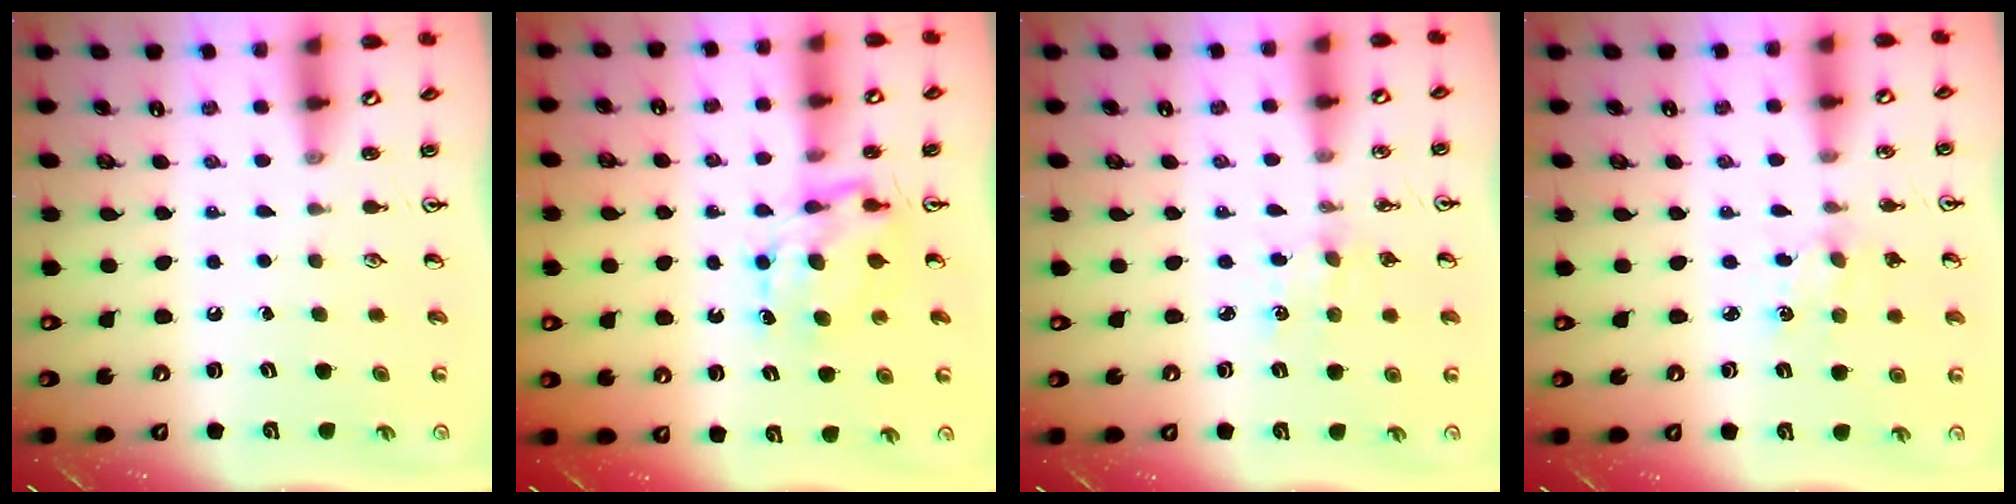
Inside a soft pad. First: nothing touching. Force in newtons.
{"total": 6.9, "press": 6.9, "slide": 0.6}
{"total": 3.3, "press": 3.3, "slide": 0.5}
{"total": 2.7, "press": 2.7, "slide": 0.4}